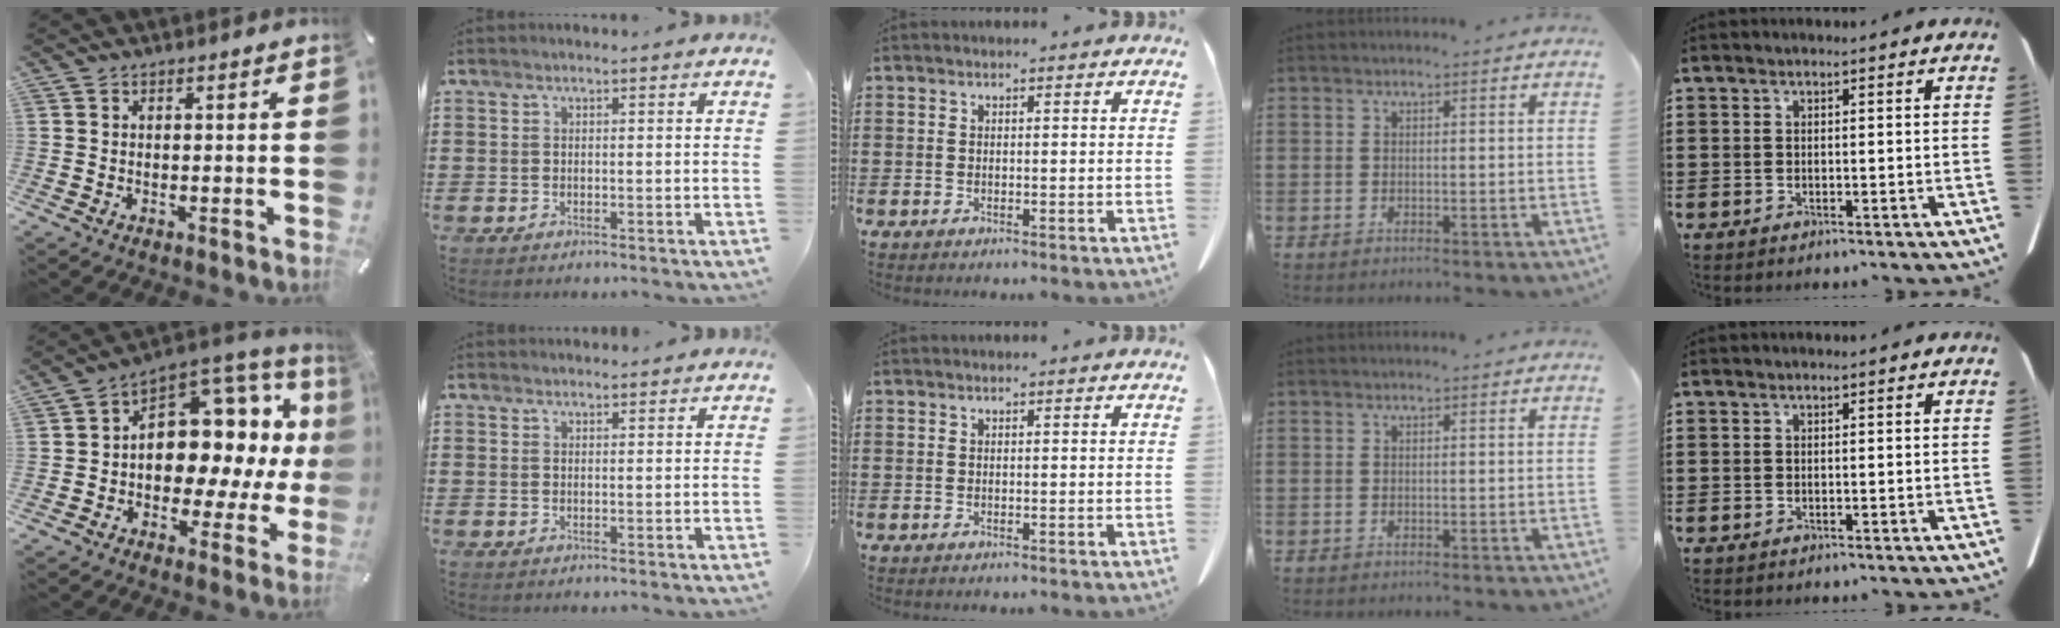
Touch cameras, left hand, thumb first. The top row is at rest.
{"thumb": {"total": 12.8, "force": [3.1, 9.6, 8.0], "torque": [-0.090, -0.058, 0.053]}, "index": {"total": 1.2, "force": [1.2, 0.1, 0.1], "torque": [-0.004, 0.000, 0.024]}}